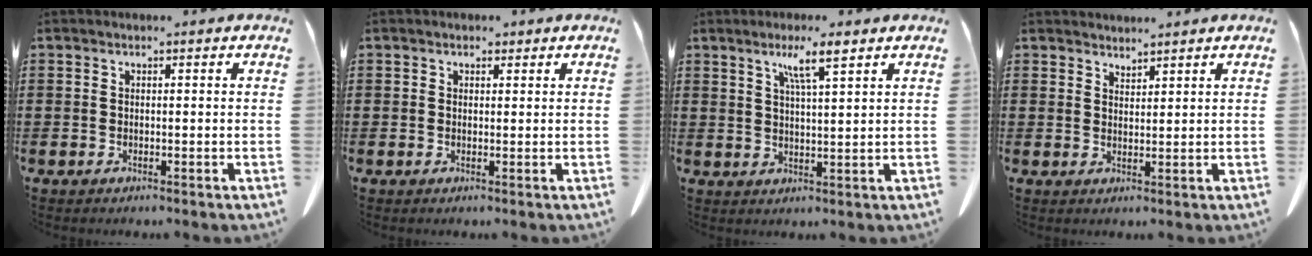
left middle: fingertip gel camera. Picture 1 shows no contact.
{"total": 1.2, "force": [0.9, 0.8, 0.4], "torque": [-0.003, 0.000, 0.016]}
{"total": 5.0, "force": [3.4, 0.2, 3.7], "torque": [-0.074, -0.002, 0.054]}
{"total": 2.0, "force": [2.0, 0.0, -0.2], "torque": [-0.002, -0.002, 0.039]}